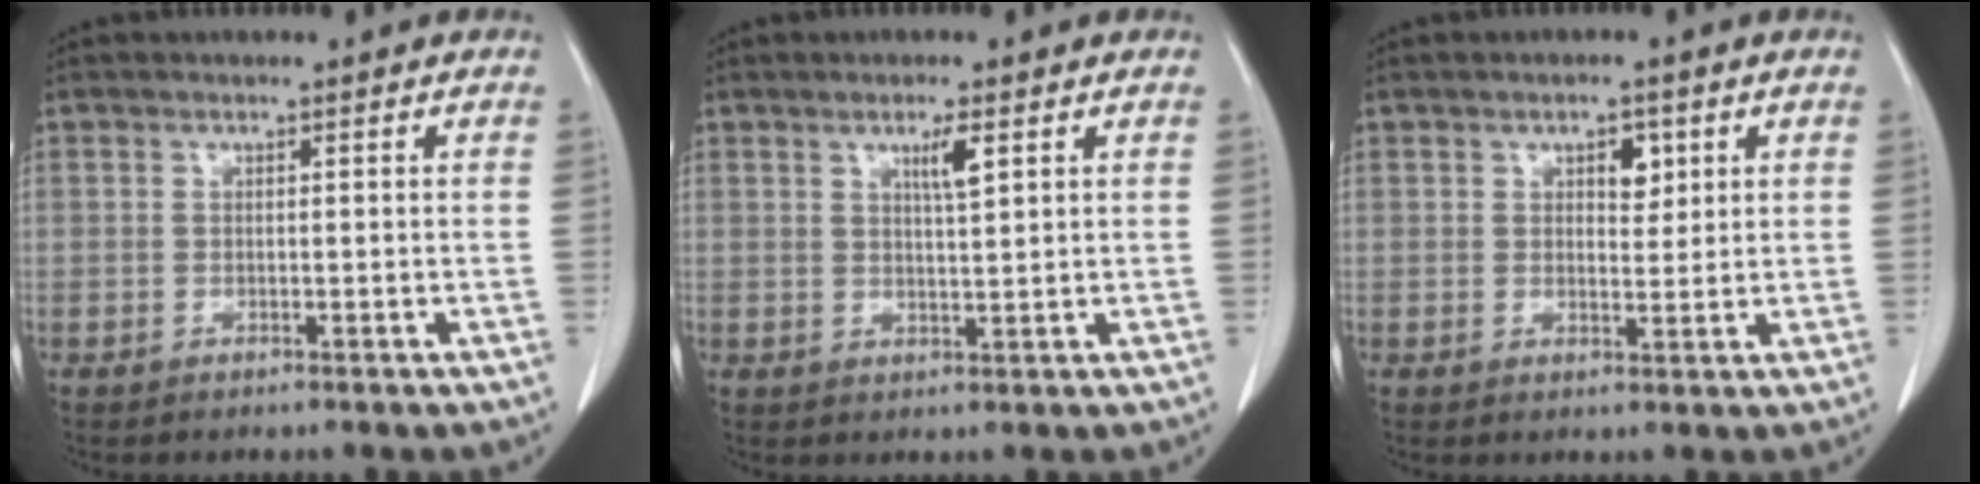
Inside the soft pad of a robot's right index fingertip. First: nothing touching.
{"total": 3.2, "force": [1.5, 0.1, 2.8], "torque": [-0.048, -0.004, 0.026]}
{"total": 3.2, "force": [1.4, 1.7, 2.3], "torque": [-0.032, 0.000, 0.021]}